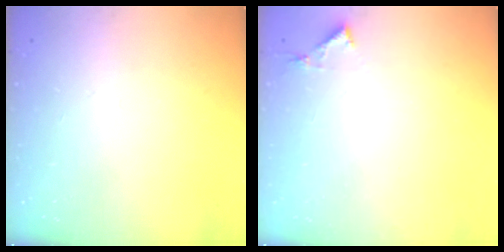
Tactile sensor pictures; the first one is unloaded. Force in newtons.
{"total": 4.1, "press": 4.1, "slide": 0.5}